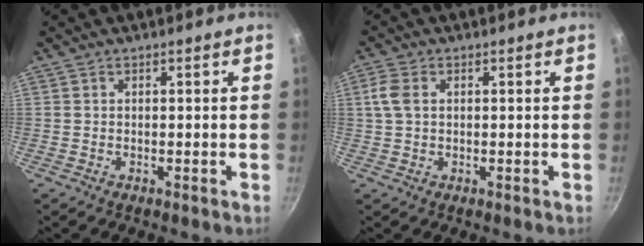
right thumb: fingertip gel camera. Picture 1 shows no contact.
{"total": 3.9, "force": [0.8, 2.6, 2.8], "torque": [-0.062, 0.009, 0.013]}